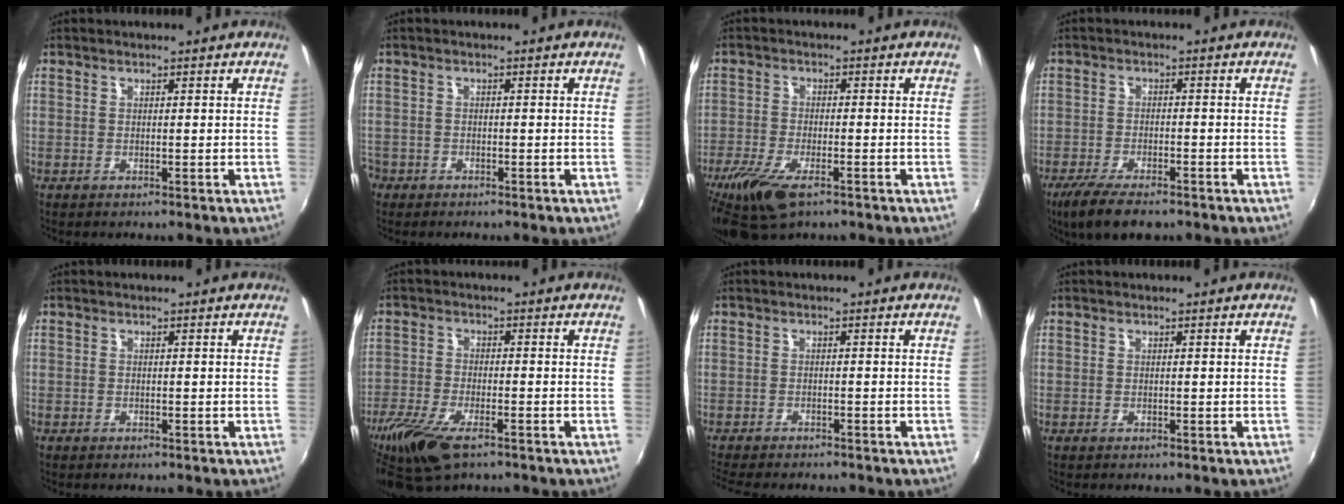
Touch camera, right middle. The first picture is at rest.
{"total": 2.8, "force": [-1.9, 2.0, 0.3], "torque": [-0.022, 0.003, -0.037]}
{"total": 11.2, "force": [-7.2, 4.0, 7.5], "torque": [-0.176, -0.036, -0.134]}
{"total": 8.3, "force": [-6.2, 2.5, 5.0], "torque": [-0.123, -0.023, -0.110]}
{"total": 0.8, "force": [-0.6, 0.5, 0.0], "torque": [-0.003, 0.002, -0.011]}
{"total": 12.5, "force": [-8.3, 4.6, 8.1], "torque": [-0.193, -0.041, -0.159]}
{"total": 7.4, "force": [-6.7, 1.4, 2.9], "torque": [-0.074, -0.022, -0.109]}
{"total": 0.0}